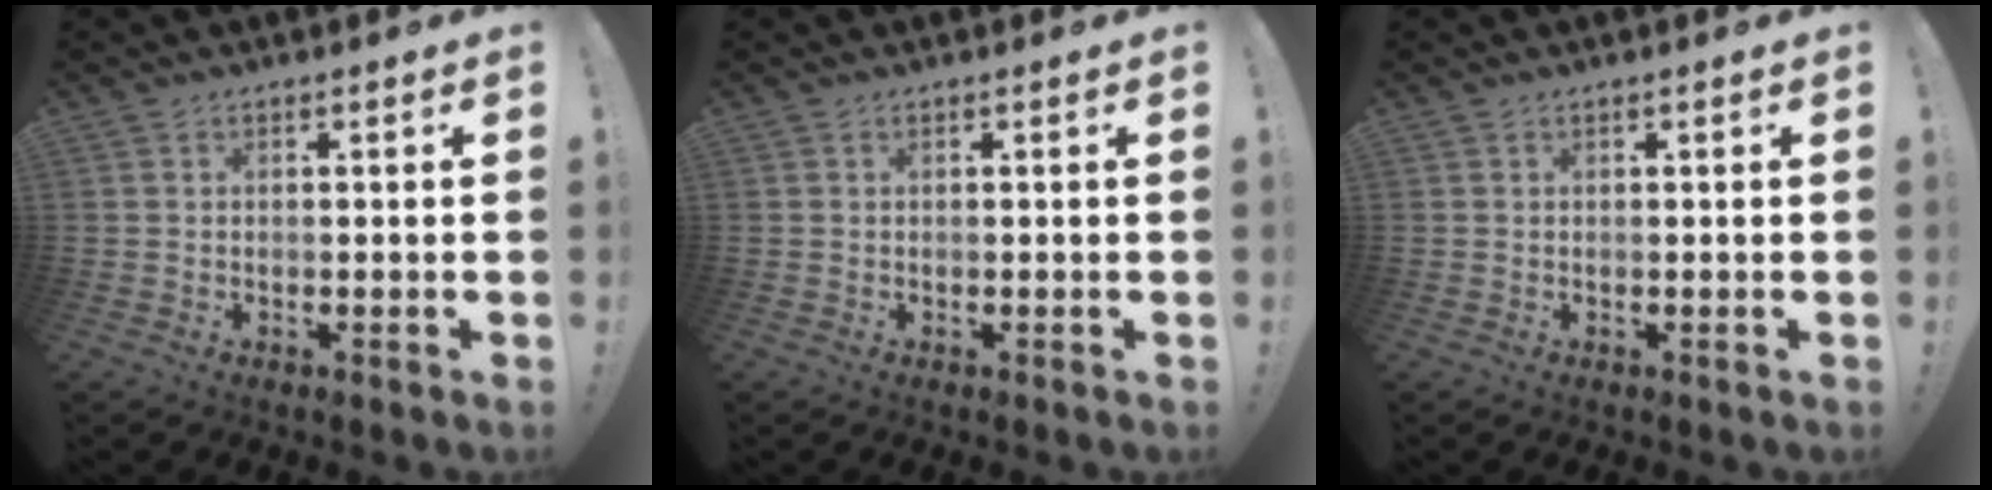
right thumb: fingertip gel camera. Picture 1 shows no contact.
{"total": 0.0}
{"total": 0.0}